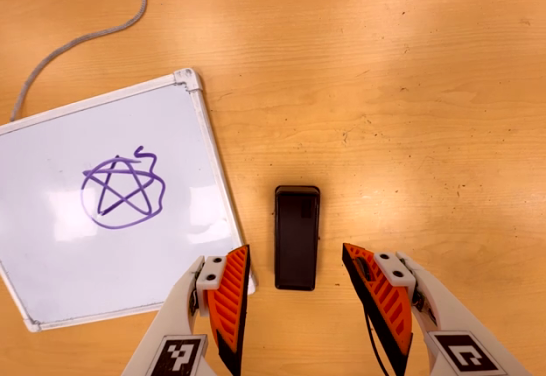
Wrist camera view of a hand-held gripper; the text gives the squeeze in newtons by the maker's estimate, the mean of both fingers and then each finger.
{"total": 0.0}